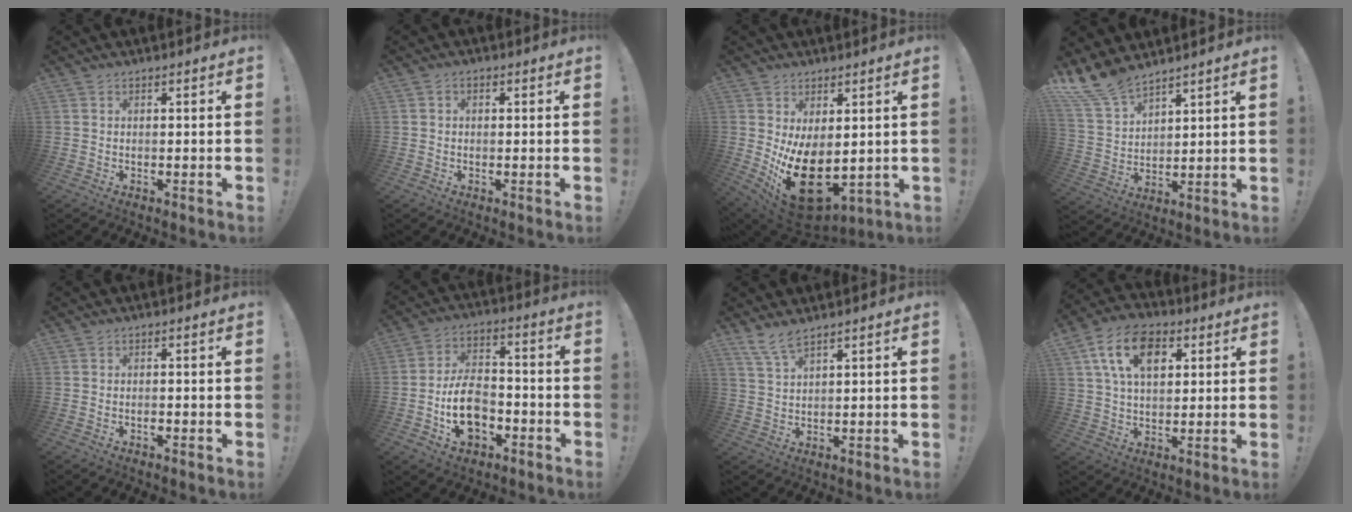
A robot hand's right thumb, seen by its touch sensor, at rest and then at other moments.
{"total": 1.1, "force": [-0.3, 0.8, 0.6], "torque": [-0.009, 0.005, -0.007]}
{"total": 17.3, "force": [-1.6, 10.0, 14.0], "torque": [-0.226, -0.009, -0.005]}
{"total": 11.2, "force": [9.7, 4.5, 3.3], "torque": [-0.082, -0.061, 0.189]}
{"total": 0.7, "force": [-0.5, 0.2, 0.4], "torque": [-0.010, -0.002, -0.008]}
{"total": 14.1, "force": [-4.9, 9.5, 9.2], "torque": [-0.148, 0.041, -0.083]}
{"total": 5.2, "force": [4.3, 1.0, 2.9], "torque": [-0.071, -0.014, 0.081]}
{"total": 14.7, "force": [5.4, 9.4, 9.9], "torque": [-0.159, 0.000, 0.102]}